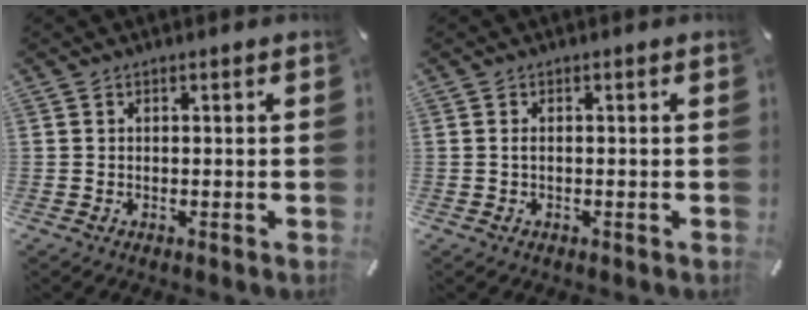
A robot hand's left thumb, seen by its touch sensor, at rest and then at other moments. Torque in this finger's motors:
{"motor_torque": [-0.03, -0.09, 0.13, 0.06, -0.01]}